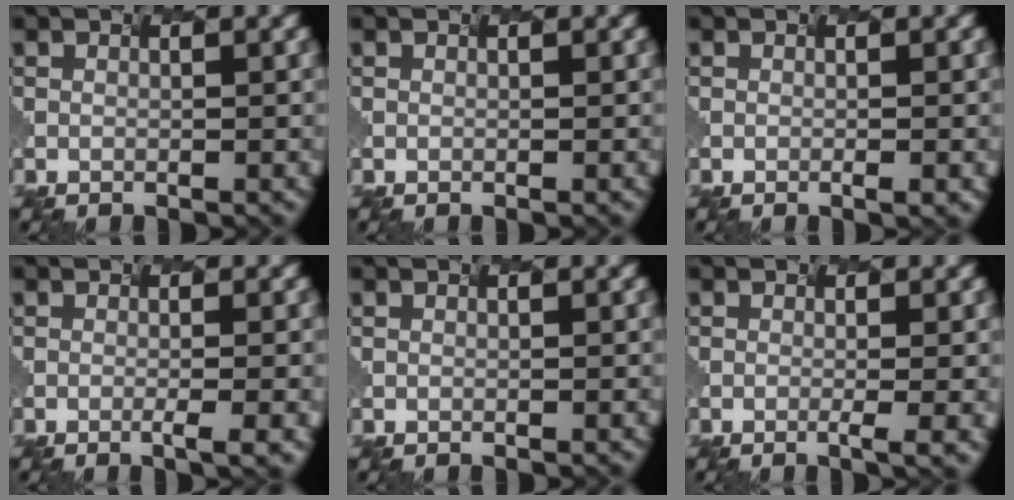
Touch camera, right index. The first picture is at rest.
{"total": 0.0}
{"total": 1.8, "force": [-0.1, 0.6, 1.6], "torque": [-0.007, 0.012, 0.006]}
{"total": 2.4, "force": [-1.0, 0.1, 2.1], "torque": [-0.028, 0.002, -0.002]}
{"total": 0.0}
{"total": 2.0, "force": [-0.9, -0.1, 1.8], "torque": [-0.030, 0.001, 0.004]}